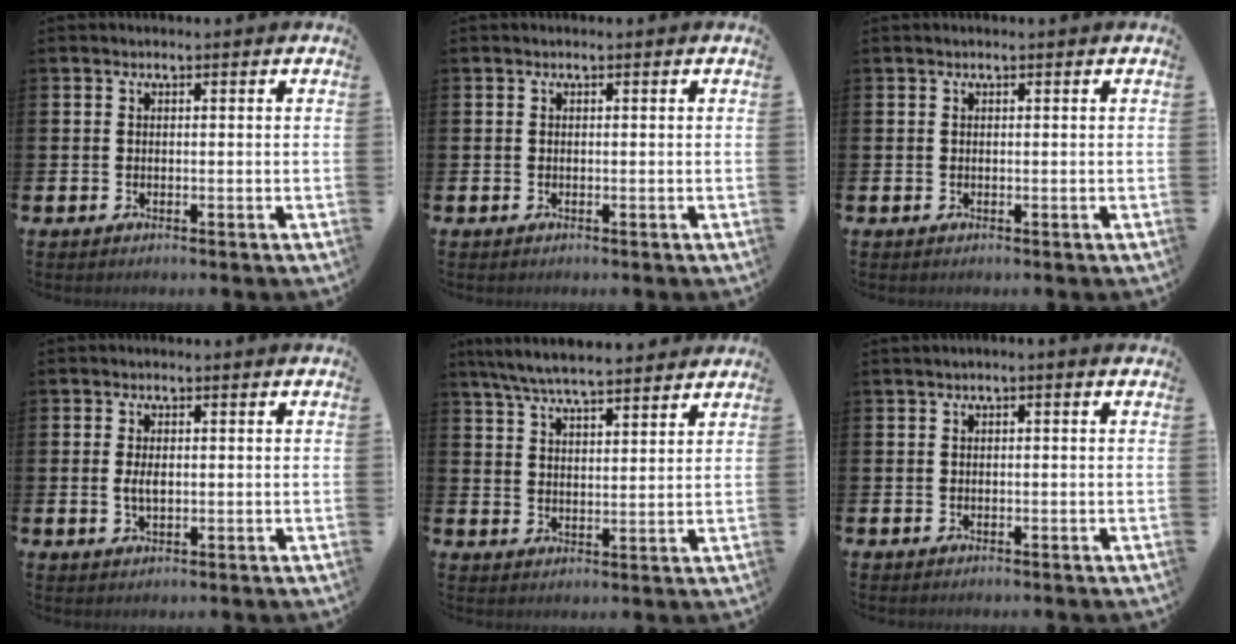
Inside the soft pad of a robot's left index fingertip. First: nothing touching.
{"total": 0.0}
{"total": 0.0}
{"total": 2.3, "force": [0.0, 1.1, 2.0], "torque": [-0.026, -0.001, -0.004]}
{"total": 6.7, "force": [6.4, 0.7, 2.0], "torque": [-0.056, -0.026, 0.115]}
{"total": 0.6, "force": [-0.2, 0.1, 0.6], "torque": [-0.015, 0.002, -0.003]}